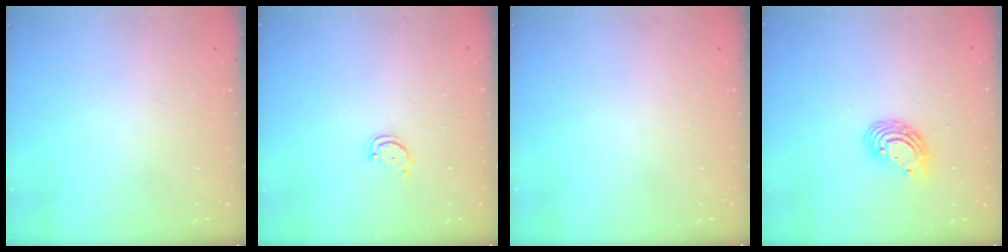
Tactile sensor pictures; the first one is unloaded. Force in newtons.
{"total": 2.8, "press": 2.8, "slide": 0.3}
{"total": 0.0}
{"total": 9.2, "press": 9.1, "slide": 1.6}